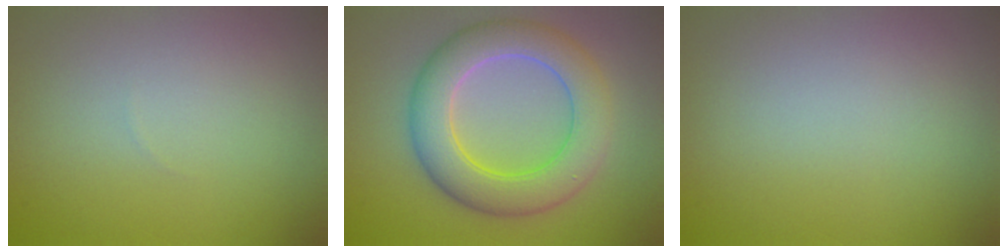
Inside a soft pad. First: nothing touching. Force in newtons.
{"total": 7.2, "press": 7.1, "slide": 0.6}
{"total": 0.0}